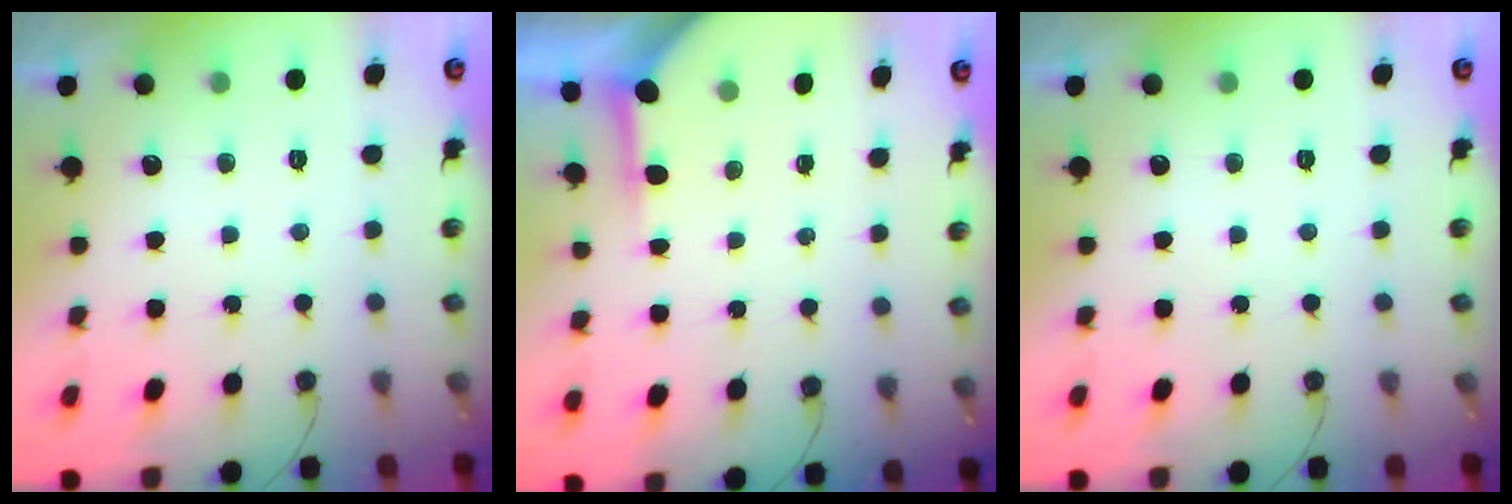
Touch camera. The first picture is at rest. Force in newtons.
{"total": 3.9, "press": 3.9, "slide": 0.4}
{"total": 0.0}